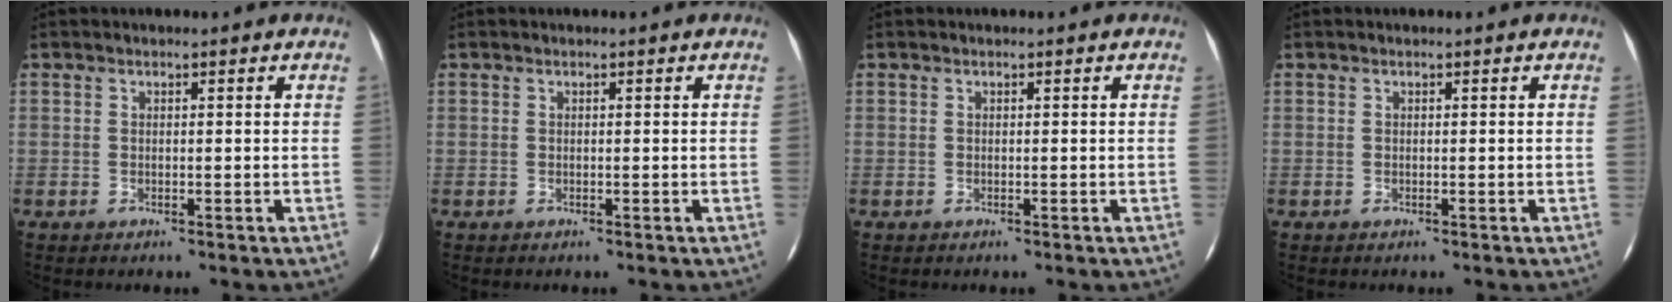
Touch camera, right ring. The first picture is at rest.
{"total": 0.0}
{"total": 0.0}
{"total": 0.0}